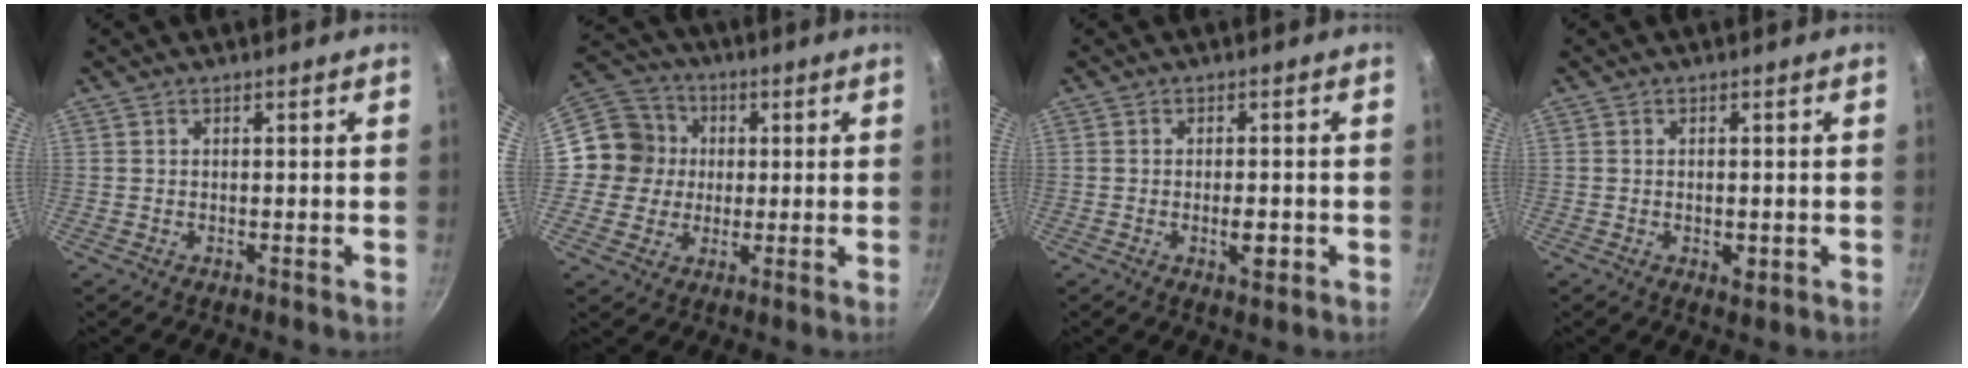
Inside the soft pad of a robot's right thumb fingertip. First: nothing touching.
{"total": 10.8, "force": [0.5, 10.5, 2.8], "torque": [-0.013, 0.027, -0.008]}
{"total": 3.9, "force": [-1.2, 1.6, 3.4], "torque": [-0.047, 0.005, -0.017]}
{"total": 2.5, "force": [-0.6, 1.3, 2.0], "torque": [-0.032, -0.004, -0.008]}